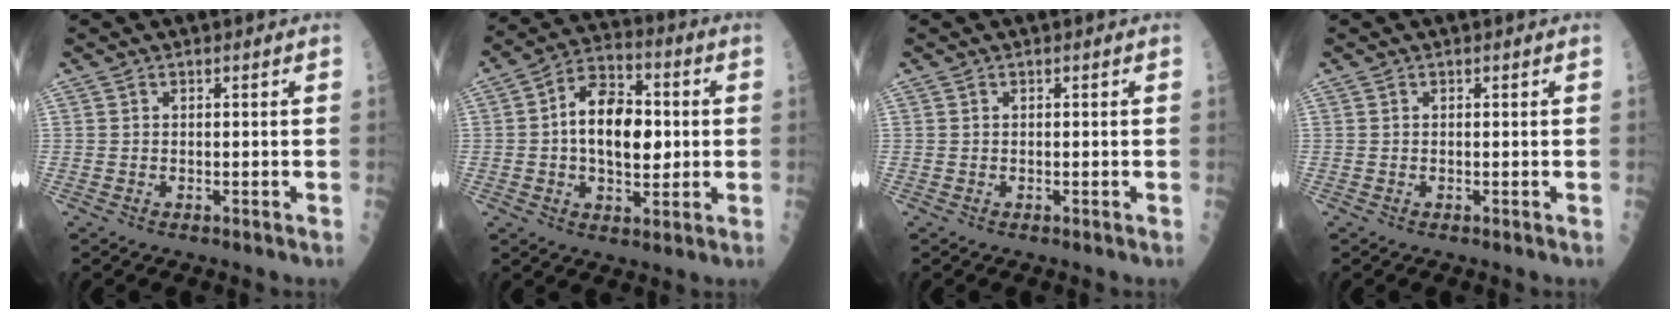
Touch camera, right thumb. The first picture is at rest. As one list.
[{"total": 14.0, "force": [0.6, 8.2, 11.3], "torque": [-0.150, 0.017, 0.002]}, {"total": 0.0}, {"total": 0.0}]